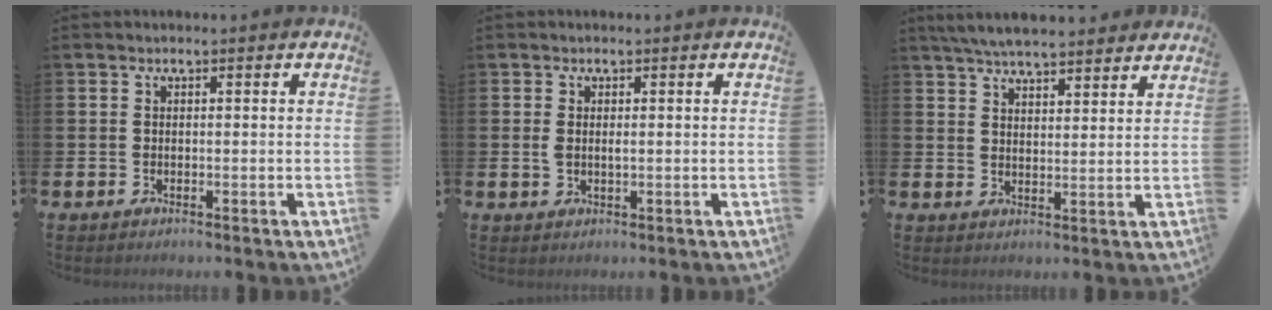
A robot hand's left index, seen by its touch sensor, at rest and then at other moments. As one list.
[{"total": 1.1, "force": [0.3, 0.5, 0.9], "torque": [-0.005, 0.000, 0.001]}, {"total": 6.0, "force": [5.7, 0.6, 1.4], "torque": [-0.037, -0.024, 0.103]}]